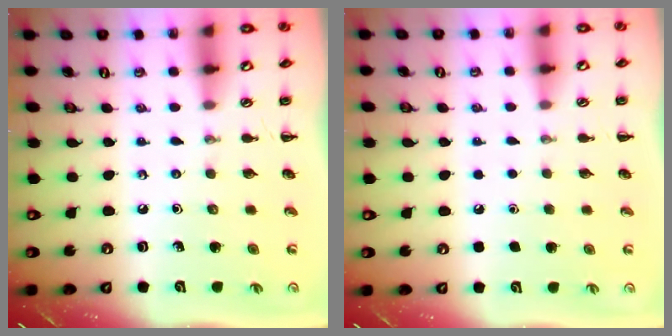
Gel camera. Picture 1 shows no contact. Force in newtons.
{"total": 1.6, "press": 1.6, "slide": 0.1}